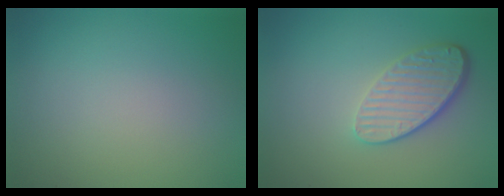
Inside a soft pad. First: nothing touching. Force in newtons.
{"total": 4.4, "press": 3.4, "slide": 2.9}